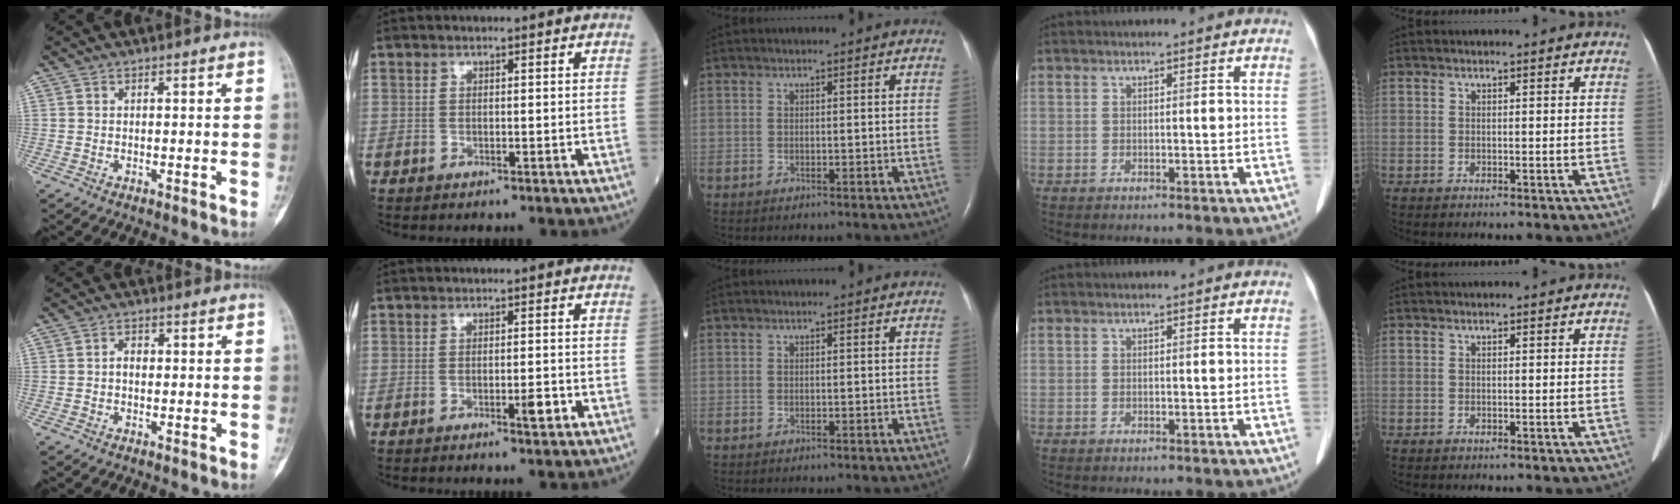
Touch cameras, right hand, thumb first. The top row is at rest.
{"thumb": {"total": 1.9, "force": [-0.1, 1.4, 1.3], "torque": [-0.011, 0.008, -0.006]}, "index": {"total": 2.0, "force": [-0.7, 0.4, 1.9], "torque": [-0.028, -0.001, -0.008]}}